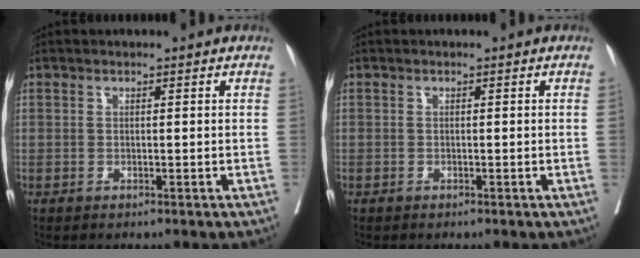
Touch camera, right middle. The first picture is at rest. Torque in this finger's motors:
{"motor_torque": [0.95, -1.19, -0.68, -0.21]}